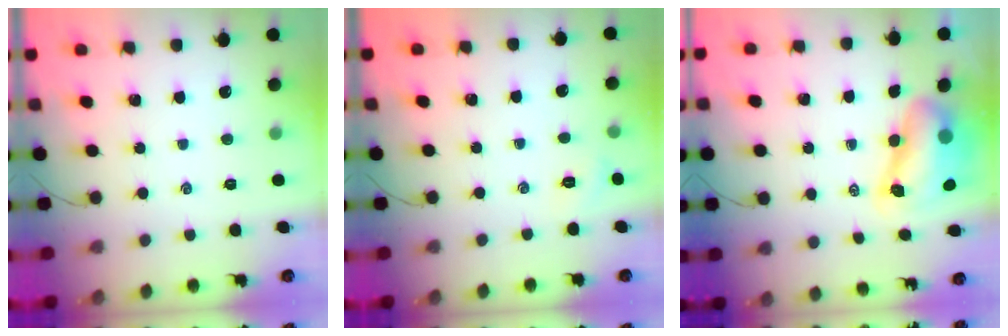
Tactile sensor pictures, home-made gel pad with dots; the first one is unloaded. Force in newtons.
{"total": 2.6, "press": 2.4, "slide": 0.8}
{"total": 9.6, "press": 9.2, "slide": 2.8}